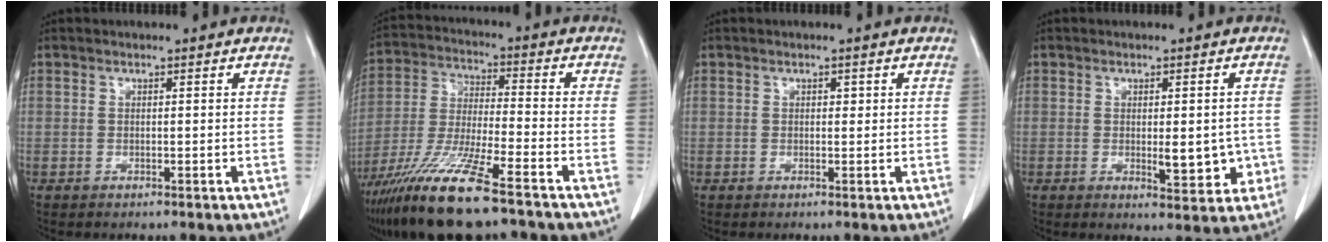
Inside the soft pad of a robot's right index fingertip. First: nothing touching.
{"total": 16.1, "force": [-11.1, 1.3, 11.7], "torque": [-0.248, -0.046, -0.209]}
{"total": 0.9, "force": [0.3, 0.5, 0.7], "torque": [-0.005, 0.001, 0.003]}
{"total": 6.1, "force": [-1.0, 2.4, 5.6], "torque": [-0.065, -0.007, -0.006]}